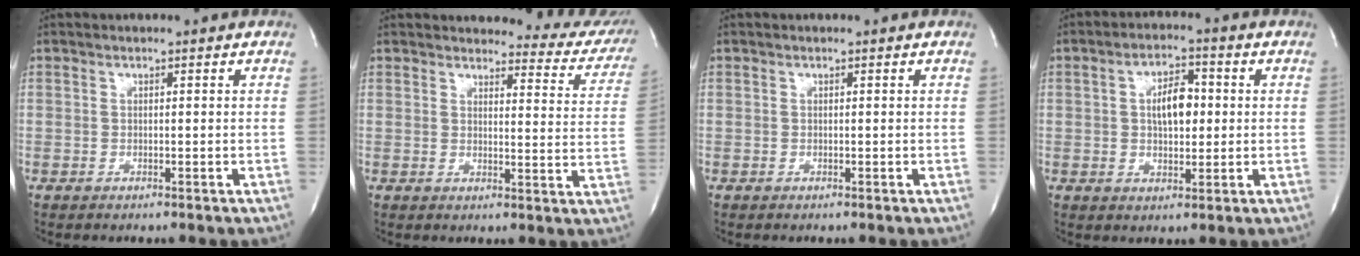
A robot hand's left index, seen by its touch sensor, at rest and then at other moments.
{"total": 13.1, "force": [12.6, 2.9, 2.0], "torque": [0.013, -0.075, 0.107]}
{"total": 0.0}
{"total": 6.1, "force": [0.5, 3.0, 5.3], "torque": [-0.091, 0.007, 0.006]}